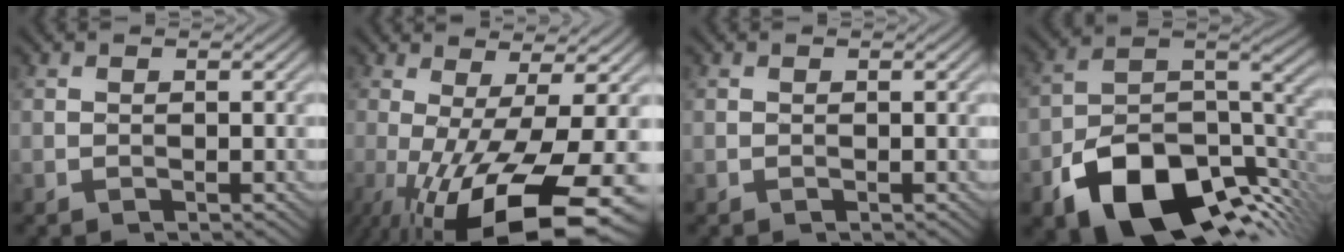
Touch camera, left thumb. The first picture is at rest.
{"total": 15.6, "force": [-5.4, 4.2, 14.0], "torque": [-0.233, -0.014, -0.078]}
{"total": 0.0}
{"total": 15.3, "force": [-8.5, 8.1, 9.8], "torque": [-0.177, -0.030, -0.137]}